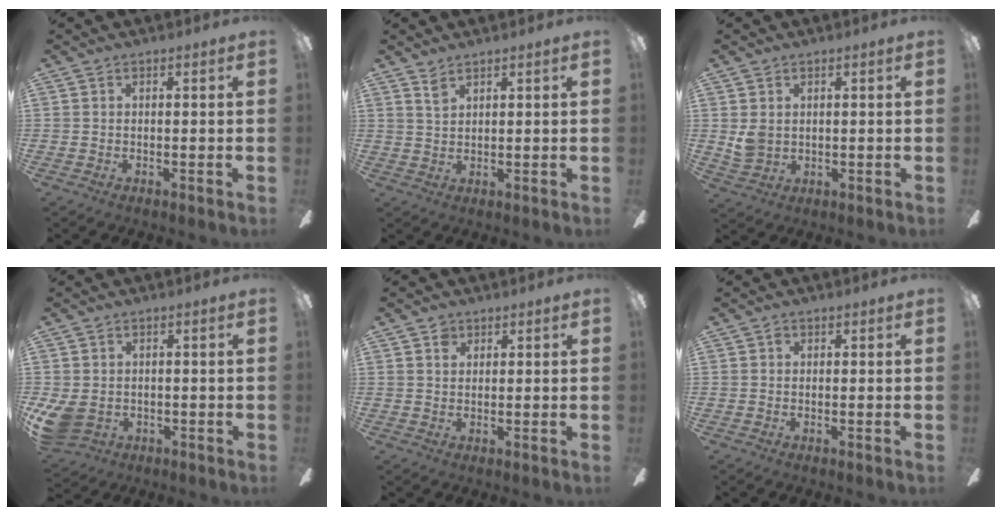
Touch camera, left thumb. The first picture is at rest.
{"total": 2.6, "force": [2.1, 1.1, 1.1], "torque": [-0.027, -0.001, 0.040]}
{"total": 4.2, "force": [1.2, 3.2, 2.3], "torque": [-0.053, 0.005, 0.023]}
{"total": 6.1, "force": [-1.3, 4.8, 3.5], "torque": [-0.091, 0.004, -0.025]}
{"total": 2.2, "force": [1.4, 1.6, 0.7], "torque": [-0.008, 0.000, 0.023]}
{"total": 1.0, "force": [0.2, 0.8, 0.5], "torque": [-0.012, 0.005, 0.003]}